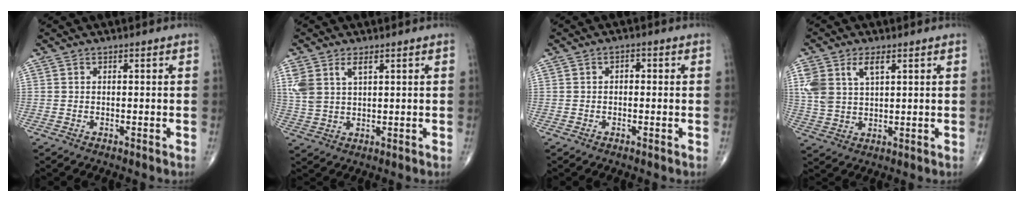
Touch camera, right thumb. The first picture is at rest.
{"total": 6.1, "force": [2.8, 3.1, 4.4], "torque": [-0.099, -0.001, 0.064]}
{"total": 1.5, "force": [0.0, 1.0, 1.1], "torque": [-0.005, 0.005, -0.007]}
{"total": 8.0, "force": [3.4, 4.3, 5.8], "torque": [-0.125, 0.000, 0.073]}